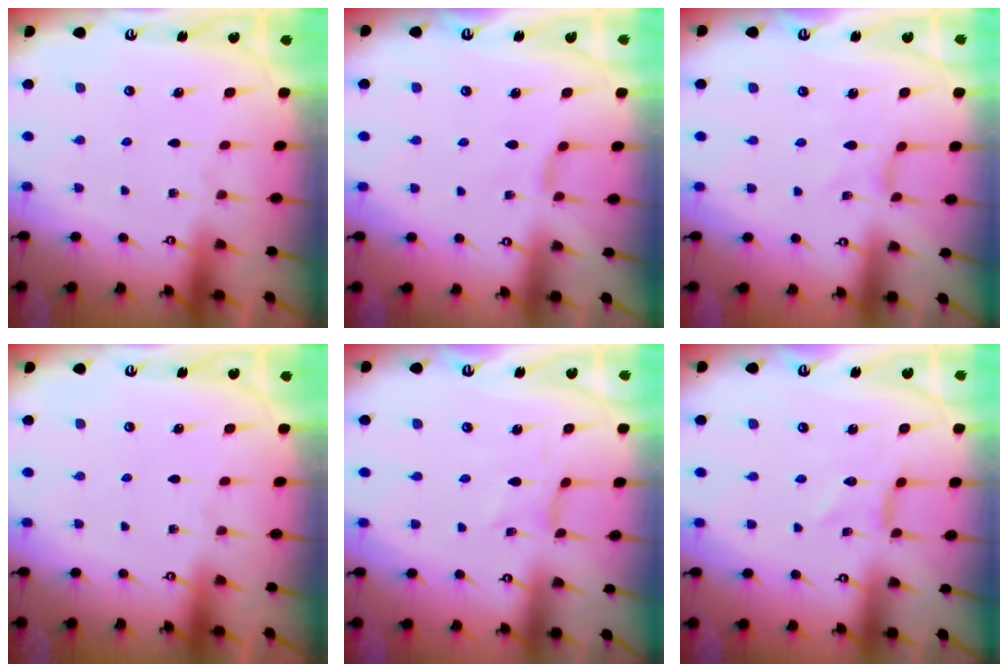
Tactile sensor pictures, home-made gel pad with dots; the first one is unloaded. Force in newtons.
{"total": 2.1, "press": 2.1, "slide": 0.4}
{"total": 0.0}
{"total": 0.0}
{"total": 0.0}
{"total": 0.0}